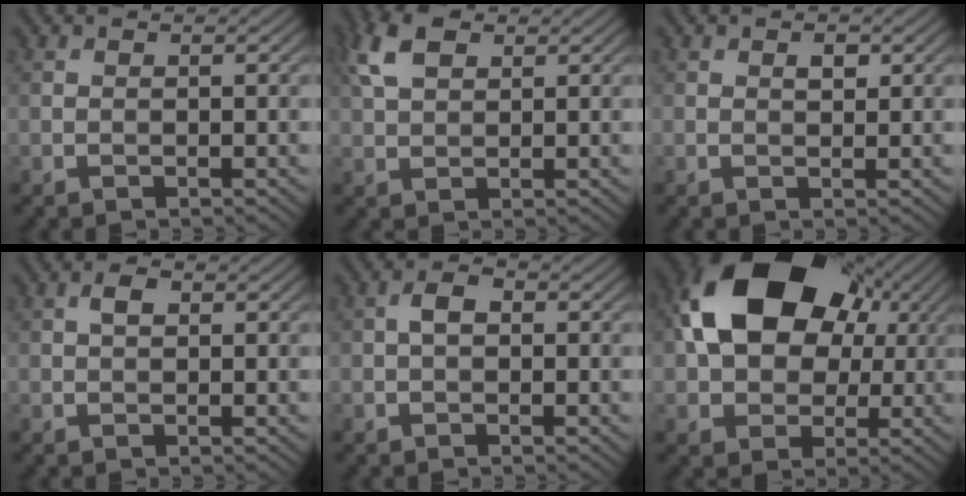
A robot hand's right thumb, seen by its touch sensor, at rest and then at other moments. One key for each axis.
{"total": 5.5, "fx": 2.6, "fy": 3.1, "fz": 3.8, "tx": -0.095, "ty": 0.014, "tz": 0.046}
{"total": 1.3, "fx": 0.5, "fy": 0.7, "fz": 0.9, "tx": -0.012, "ty": -0.003, "tz": 0.010}
{"total": 1.5, "fx": 0.4, "fy": 0.8, "fz": 1.2, "tx": -0.025, "ty": 0.005, "tz": 0.004}
{"total": 2.1, "fx": -0.1, "fy": 1.2, "fz": 1.7, "tx": -0.033, "ty": 0.010, "tz": -0.007}
{"total": 18.8, "fx": 4.9, "fy": 13.6, "fz": 12.0, "tx": -0.213, "ty": 0.025, "tz": 0.092}